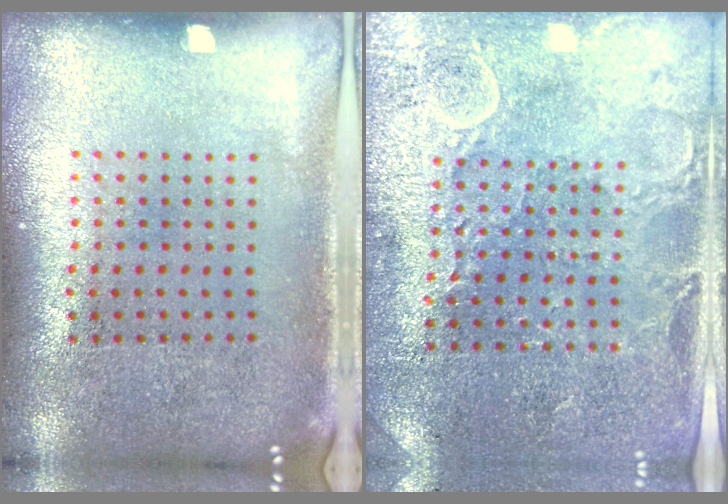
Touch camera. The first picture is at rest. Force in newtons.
{"total": 2.9, "press": 2.9, "slide": 0.4}